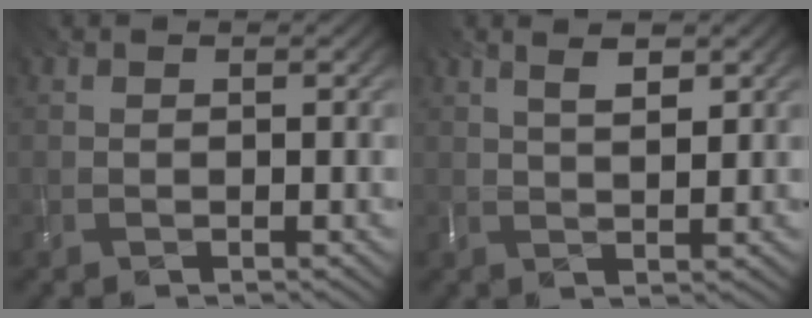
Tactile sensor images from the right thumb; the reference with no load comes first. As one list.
[{"total": 3.0, "force": [1.6, 0.5, 2.6], "torque": [-0.042, 0.000, 0.029]}]